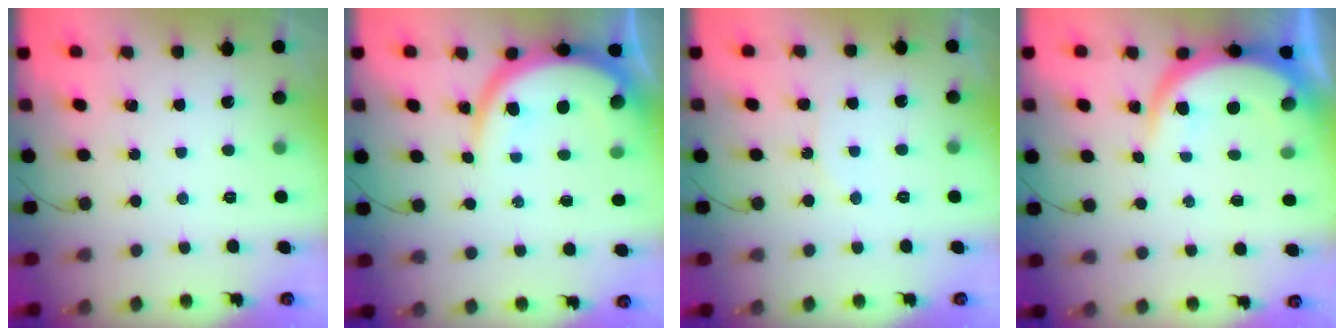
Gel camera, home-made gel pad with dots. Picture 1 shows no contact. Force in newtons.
{"total": 12.0, "press": 12.0, "slide": 1.2}
{"total": 5.7, "press": 5.7, "slide": 0.4}
{"total": 9.2, "press": 9.1, "slide": 1.2}